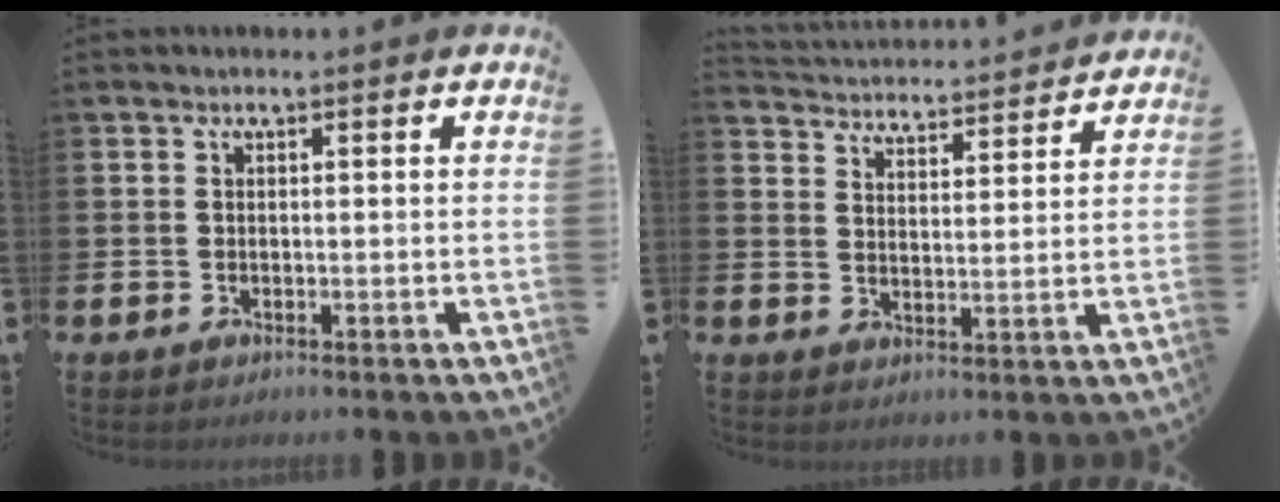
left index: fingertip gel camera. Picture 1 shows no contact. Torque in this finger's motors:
{"motor_torque": [-0.65, -1.12, 0.18, 0.01]}